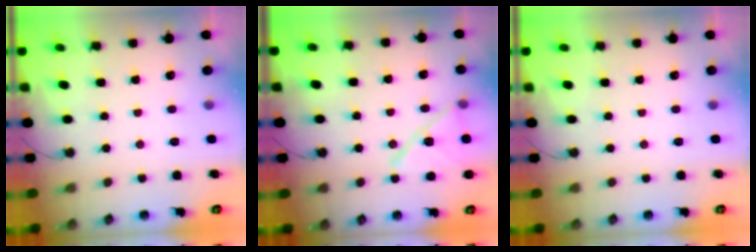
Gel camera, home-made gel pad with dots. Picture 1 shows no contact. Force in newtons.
{"total": 14.3, "press": 11.3, "slide": 8.8}
{"total": 0.0}